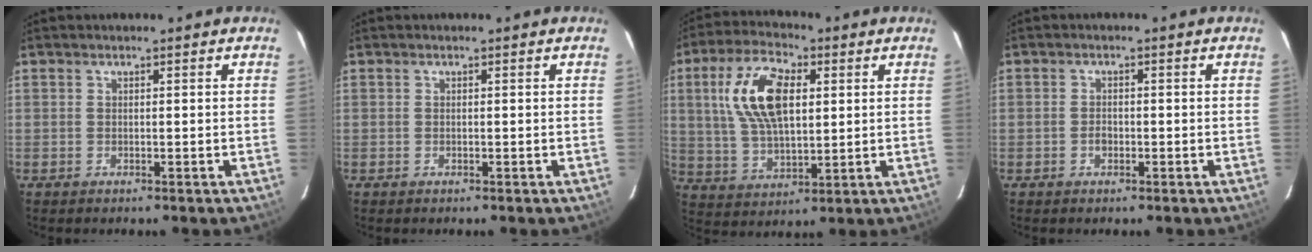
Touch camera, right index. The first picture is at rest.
{"total": 0.0}
{"total": 14.6, "force": [3.7, 7.2, 12.2], "torque": [-0.237, 0.018, 0.075]}
{"total": 1.6, "force": [-0.6, 1.2, 0.8], "torque": [-0.015, 0.006, -0.009]}